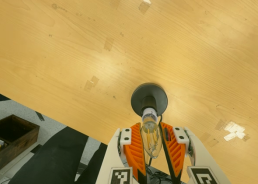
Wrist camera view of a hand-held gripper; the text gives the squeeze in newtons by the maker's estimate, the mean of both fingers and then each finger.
{"total": 12.9, "left": 13.0, "right": 12.7}